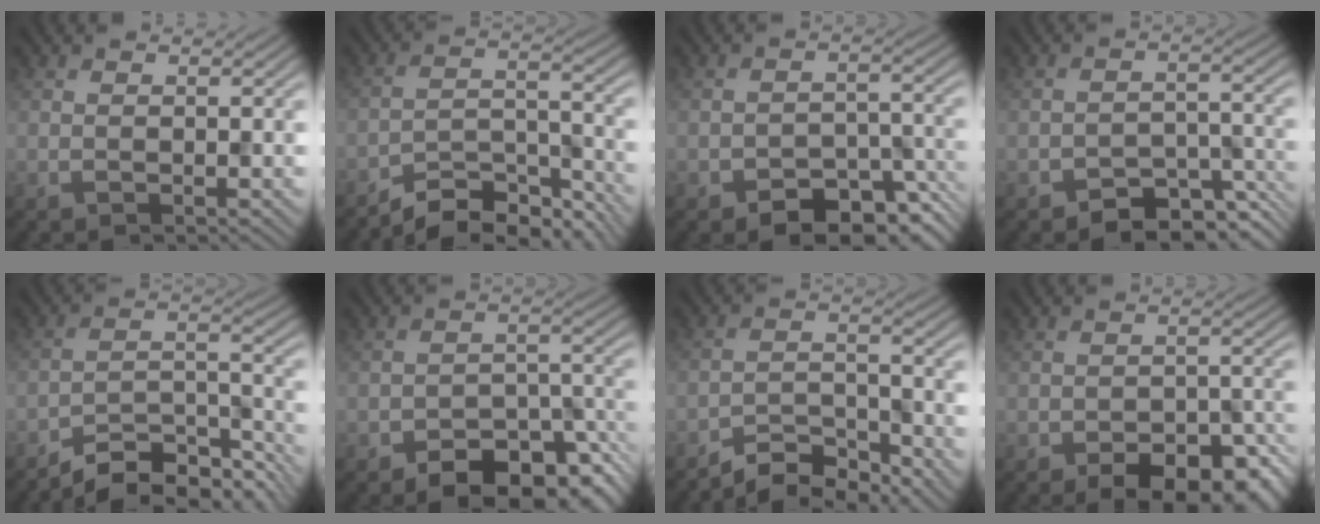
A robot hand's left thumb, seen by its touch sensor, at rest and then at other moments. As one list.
[{"total": 8.0, "force": [-7.2, 1.9, 2.9], "torque": [-0.047, 0.006, -0.130]}, {"total": 7.6, "force": [-5.1, 4.0, 4.1], "torque": [-0.049, -0.012, -0.081]}, {"total": 5.9, "force": [-4.3, 2.8, 3.1], "torque": [-0.039, -0.001, -0.071]}, {"total": 9.1, "force": [-8.1, 2.0, 3.7], "torque": [-0.057, 0.009, -0.141]}, {"total": 9.5, "force": [-6.6, 4.6, 5.0], "torque": [-0.062, -0.004, -0.105]}, {"total": 5.5, "force": [-4.9, 1.4, 2.0], "torque": [-0.033, 0.001, -0.095]}, {"total": 10.0, "force": [-6.8, 4.6, 5.7], "torque": [-0.074, -0.012, -0.089]}]